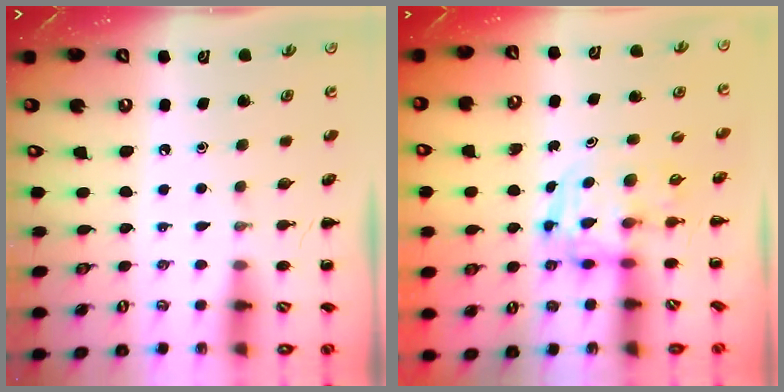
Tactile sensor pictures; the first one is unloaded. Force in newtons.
{"total": 3.6, "press": 3.6, "slide": 0.6}